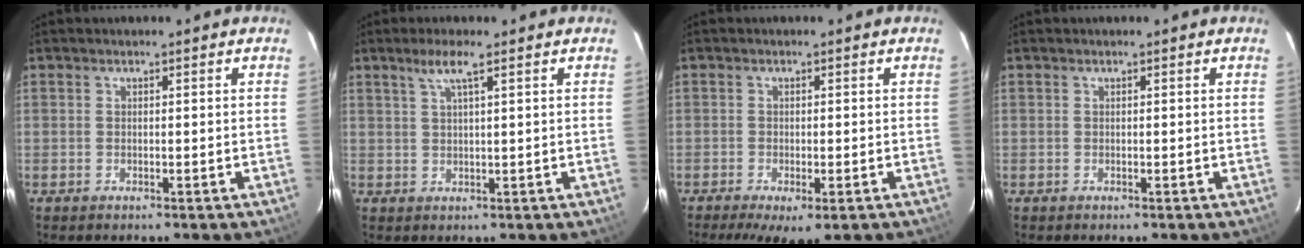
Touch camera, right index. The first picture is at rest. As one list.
[{"total": 3.4, "force": [2.0, -0.1, 2.7], "torque": [-0.054, 0.004, 0.040]}, {"total": 7.2, "force": [-4.5, 2.1, 5.2], "torque": [-0.104, -0.027, -0.066]}, {"total": 0.0}]